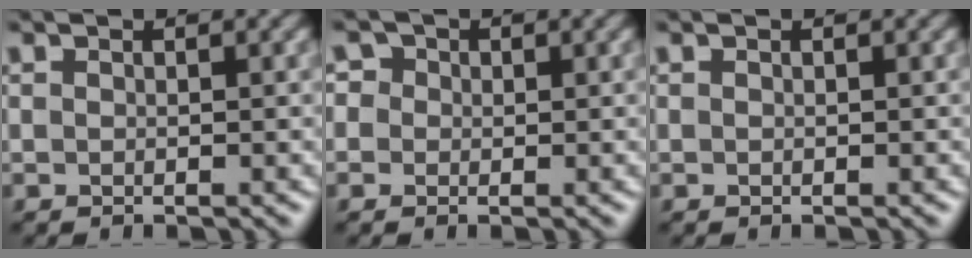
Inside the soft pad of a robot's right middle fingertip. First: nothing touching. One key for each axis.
{"total": 2.6, "fx": 0.8, "fy": 2.3, "fz": 0.9, "tx": -0.016, "ty": 0.006, "tz": -0.004}
{"total": 0.0}